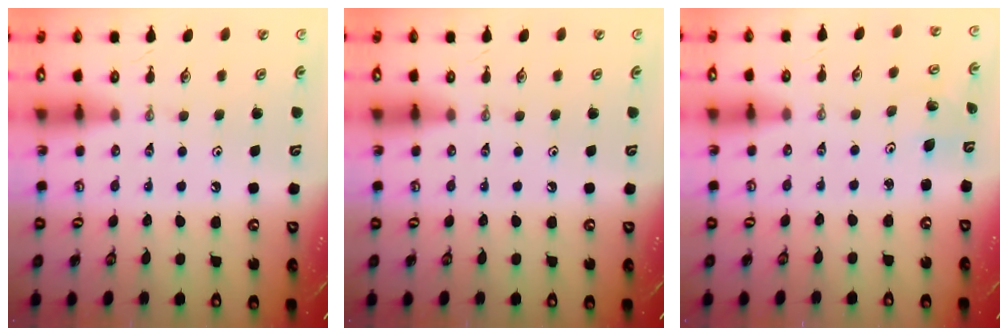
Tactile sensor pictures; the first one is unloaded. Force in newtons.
{"total": 0.0}
{"total": 1.5, "press": 1.5, "slide": 0.1}